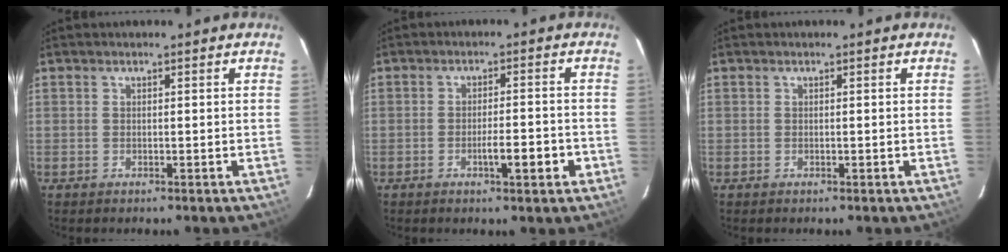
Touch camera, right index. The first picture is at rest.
{"total": 5.2, "force": [-2.1, 1.0, 4.6], "torque": [-0.074, 0.002, -0.028]}
{"total": 0.0}